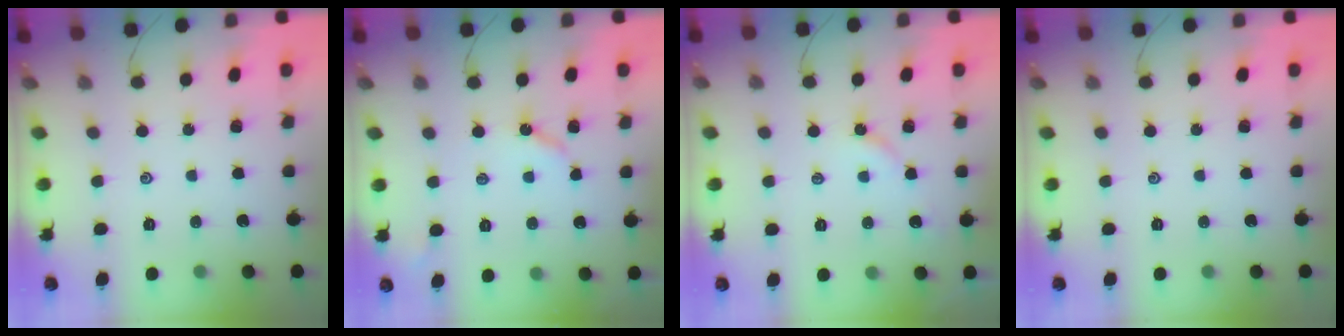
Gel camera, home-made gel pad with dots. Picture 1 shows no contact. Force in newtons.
{"total": 3.9, "press": 3.8, "slide": 0.6}
{"total": 5.0, "press": 4.9, "slide": 0.6}
{"total": 0.0}